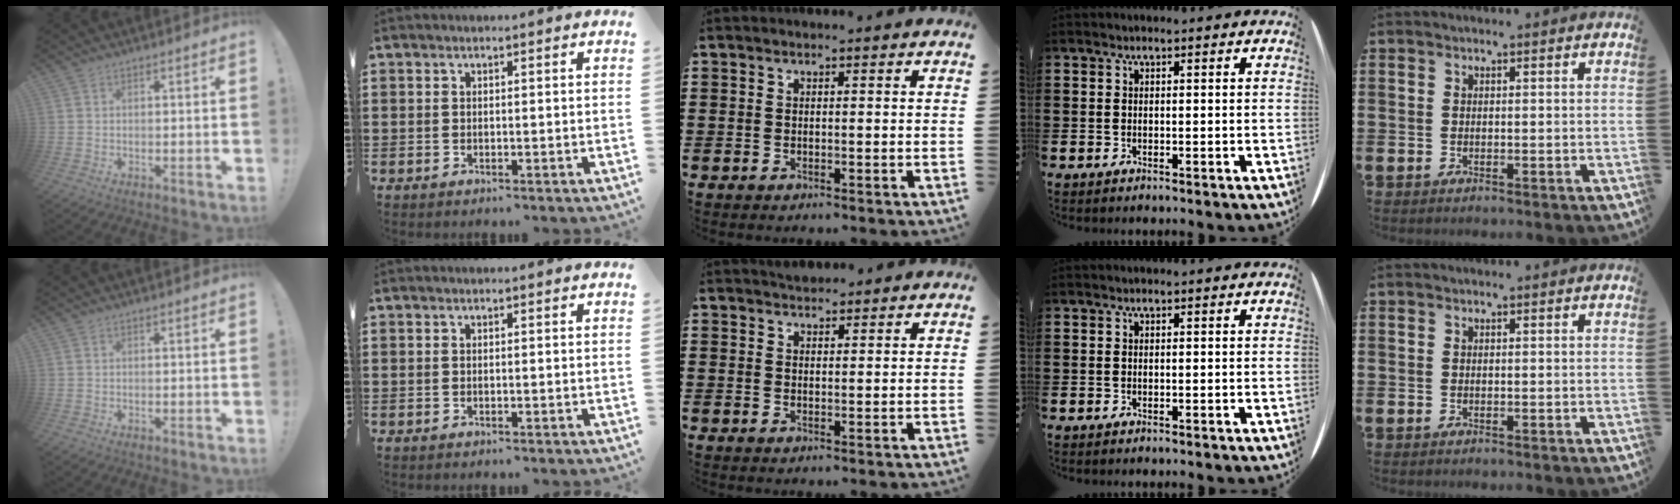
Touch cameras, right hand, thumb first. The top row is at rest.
{"middle": {"total": 1.5, "force": [1.4, 0.4, -0.1], "torque": [-0.002, 0.003, 0.028]}}